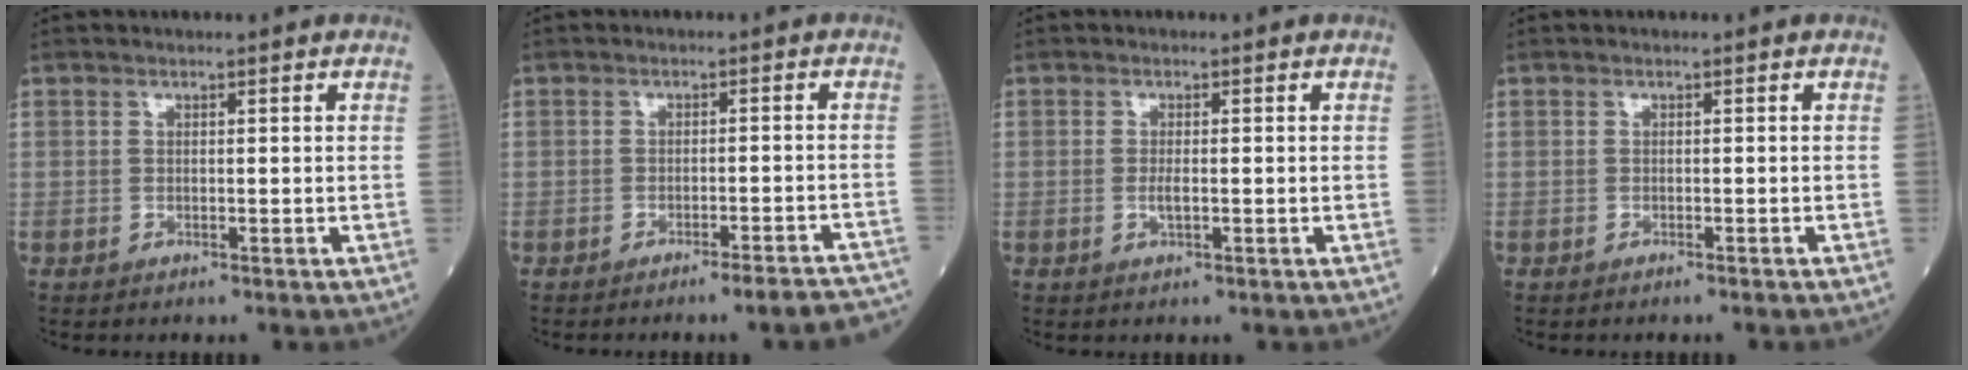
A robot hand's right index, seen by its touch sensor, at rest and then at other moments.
{"total": 7.9, "force": [-7.3, 0.2, 3.1], "torque": [-0.016, 0.007, -0.089]}
{"total": 1.4, "force": [-0.3, 0.3, 1.3], "torque": [-0.030, -0.002, -0.003]}
{"total": 1.5, "force": [-1.4, -0.1, 0.6], "torque": [-0.012, -0.001, -0.016]}